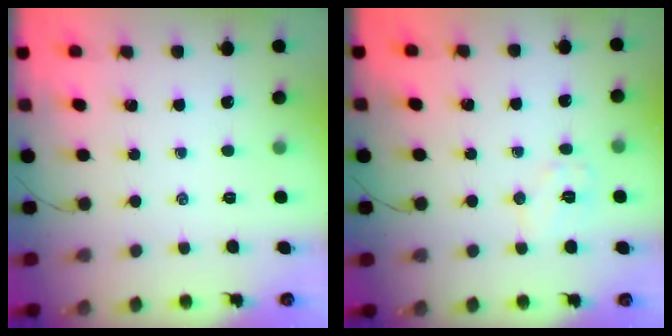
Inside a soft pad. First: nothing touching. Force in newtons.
{"total": 6.5, "press": 6.4, "slide": 0.9}